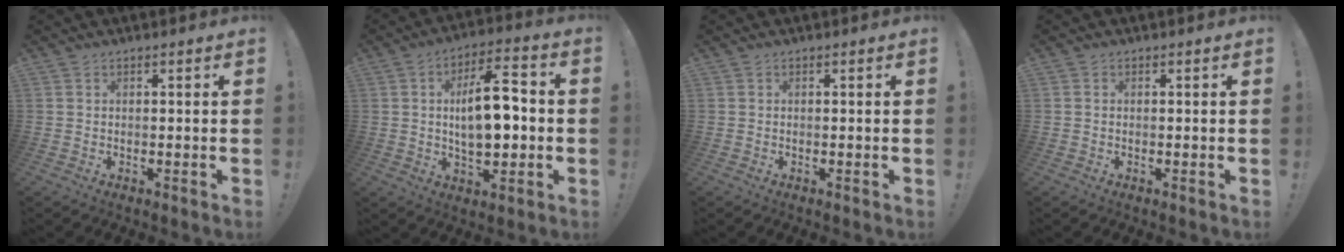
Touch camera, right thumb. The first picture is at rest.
{"total": 15.1, "force": [-0.1, 7.3, 13.2], "torque": [-0.203, 0.010, -0.003]}
{"total": 0.0}
{"total": 0.0}